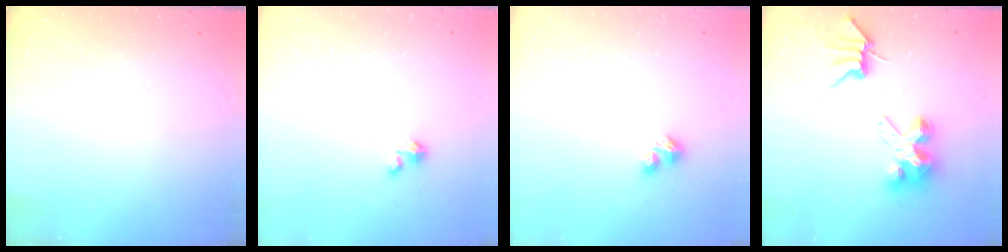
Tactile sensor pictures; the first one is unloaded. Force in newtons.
{"total": 2.0, "press": 2.0, "slide": 0.1}
{"total": 3.2, "press": 3.2, "slide": 0.3}
{"total": 7.3, "press": 7.2, "slide": 0.8}